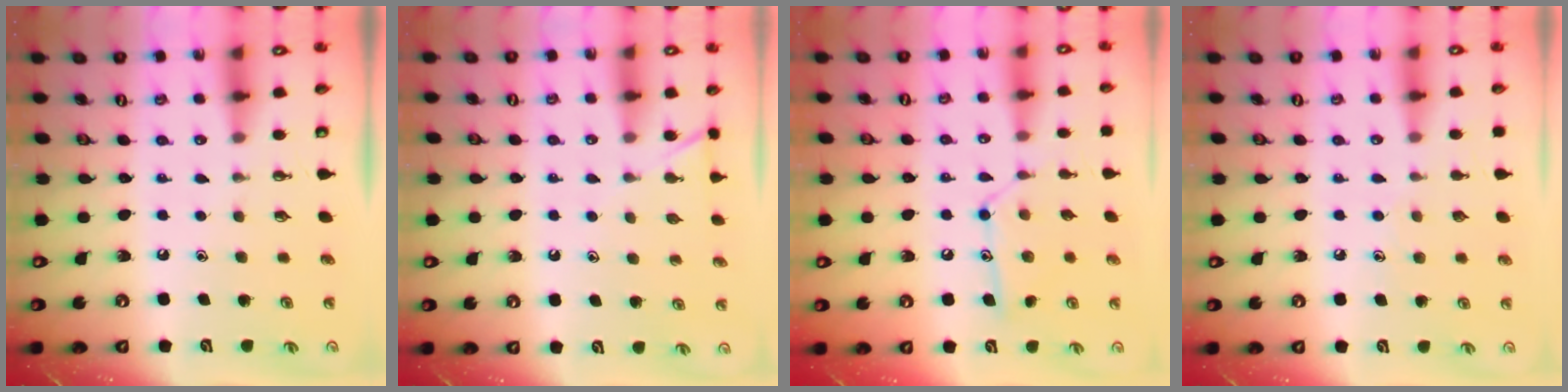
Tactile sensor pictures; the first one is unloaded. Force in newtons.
{"total": 5.7, "press": 5.7, "slide": 0.5}
{"total": 12.1, "press": 12.1, "slide": 0.6}
{"total": 6.1, "press": 6.1, "slide": 0.6}